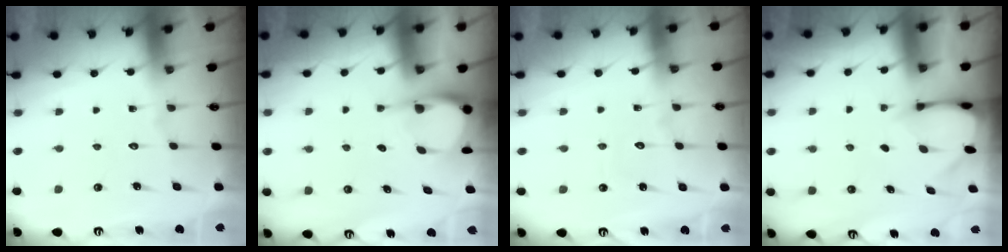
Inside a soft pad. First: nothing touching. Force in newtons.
{"total": 4.9, "press": 4.9, "slide": 0.3}
{"total": 2.8, "press": 2.8, "slide": 0.3}
{"total": 2.7, "press": 2.7, "slide": 0.2}